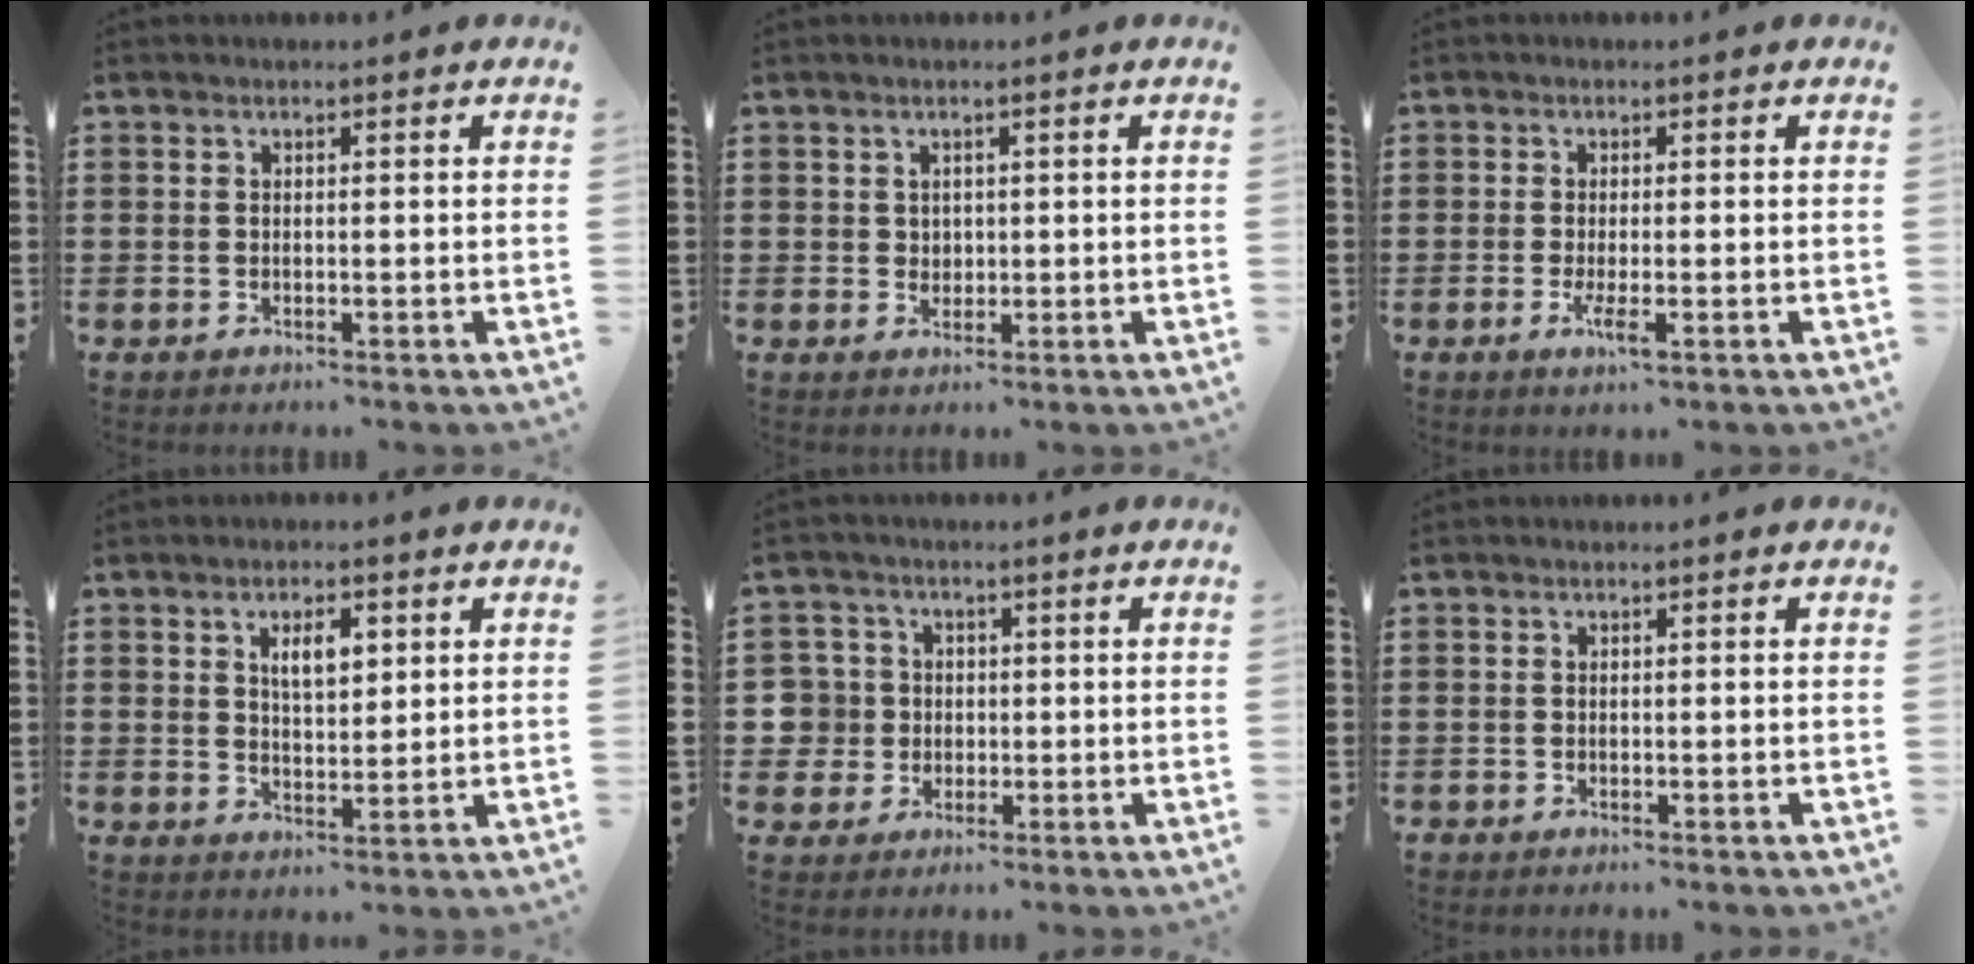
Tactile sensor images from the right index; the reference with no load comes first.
{"total": 1.5, "force": [0.7, 1.3, 0.3], "torque": [-0.009, 0.006, 0.015]}
{"total": 3.1, "force": [-1.2, 0.5, 2.8], "torque": [-0.061, -0.012, -0.023]}
{"total": 4.1, "force": [1.6, 1.8, 3.3], "torque": [-0.053, 0.003, 0.023]}
{"total": 5.1, "force": [-0.3, 5.1, 0.7], "torque": [-0.052, 0.010, -0.012]}
{"total": 0.5, "force": [-0.5, 0.1, 0.0], "torque": [0.000, 0.001, -0.012]}